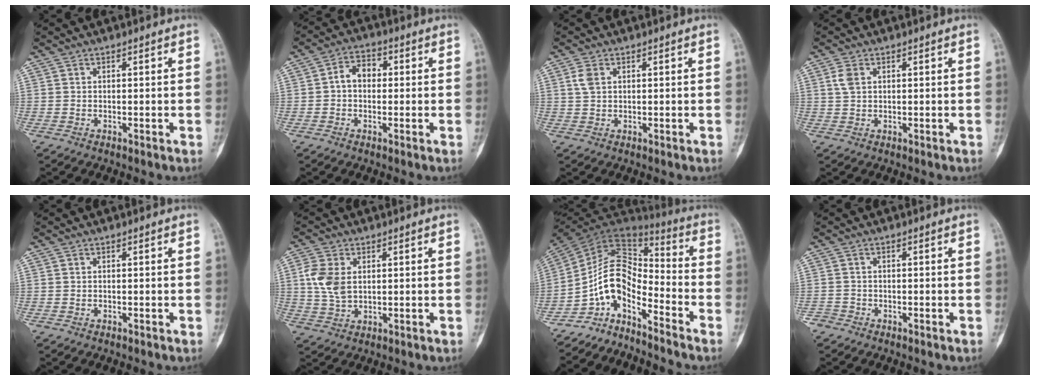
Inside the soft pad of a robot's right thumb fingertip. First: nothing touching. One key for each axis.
{"total": 5.2, "fx": 0.1, "fy": 3.9, "fz": 3.6, "tx": -0.042, "ty": 0.020, "tz": -0.008}
{"total": 2.6, "fx": 0.9, "fy": 1.6, "fz": 1.8, "tx": -0.038, "ty": 0.006, "tz": 0.022}
{"total": 2.6, "fx": 0.9, "fy": 1.6, "fz": 1.8, "tx": -0.039, "ty": 0.006, "tz": 0.022}
{"total": 0.0}
{"total": 6.8, "fx": 1.3, "fy": 4.5, "fz": 5.0, "tx": -0.103, "ty": 0.002, "tz": 0.029}
{"total": 12.5, "fx": -7.6, "fy": 6.1, "fz": 7.7, "tx": -0.116, "ty": 0.102, "tz": -0.149}
{"total": 1.6, "fx": -1.2, "fy": 1.0, "fz": -0.1, "tx": 0.004, "ty": 0.004, "tz": -0.027}